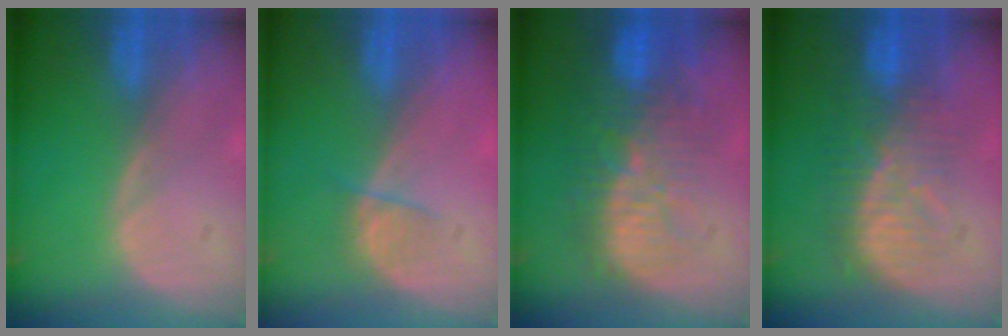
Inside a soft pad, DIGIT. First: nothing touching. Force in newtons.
{"total": 2.2, "press": 2.0, "slide": 0.9}
{"total": 11.3, "press": 9.9, "slide": 5.5}
{"total": 8.3, "press": 8.1, "slide": 1.7}